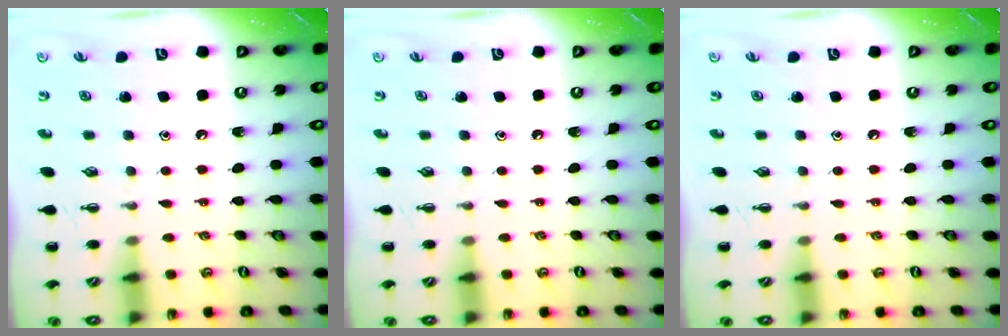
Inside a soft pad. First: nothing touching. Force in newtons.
{"total": 0.0}
{"total": 0.0}